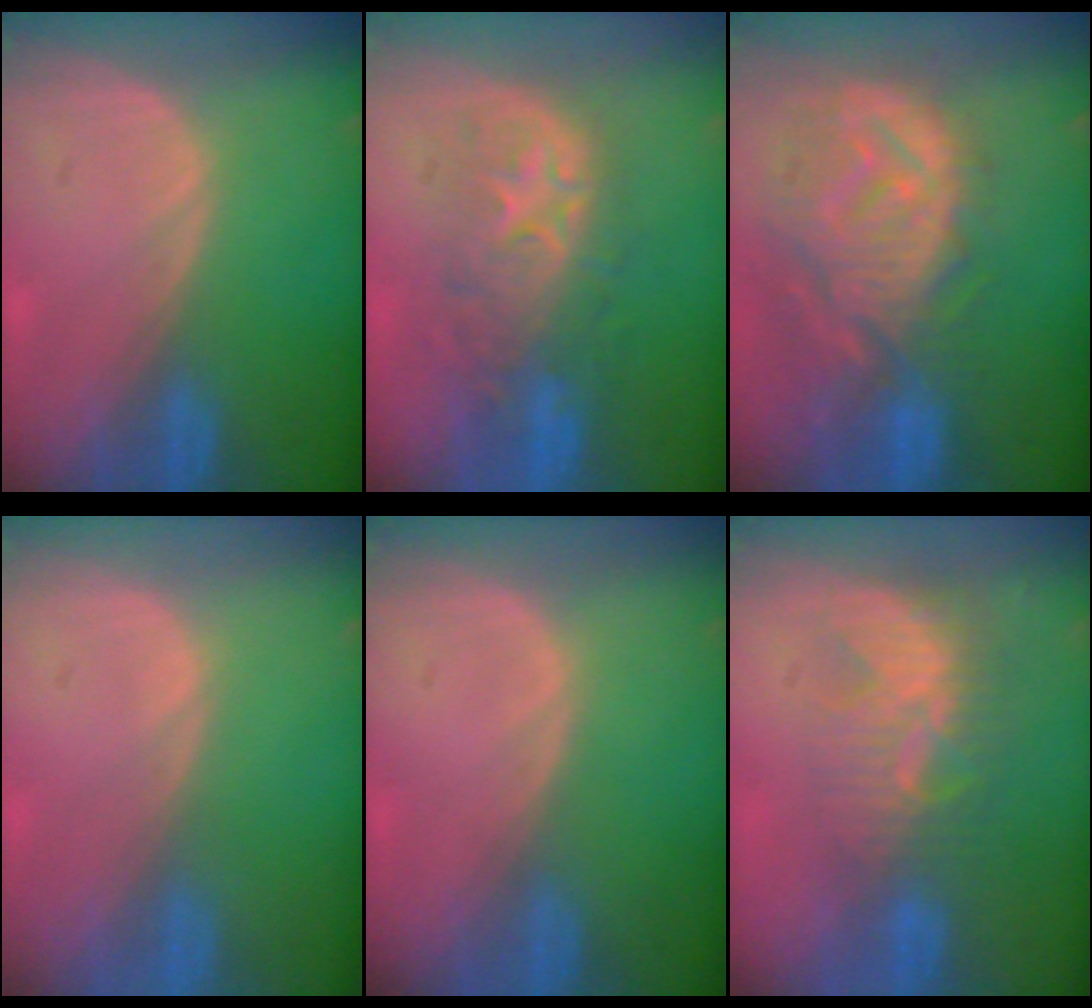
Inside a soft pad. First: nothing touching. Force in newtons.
{"total": 8.7, "press": 8.6, "slide": 1.7}
{"total": 12.4, "press": 11.1, "slide": 5.5}
{"total": 0.0}
{"total": 0.0}
{"total": 8.9, "press": 7.7, "slide": 4.4}